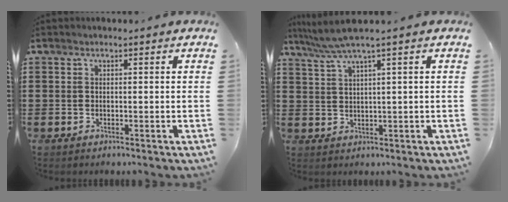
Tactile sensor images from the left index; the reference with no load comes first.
{"total": 4.1, "force": [2.5, -0.5, 3.2], "torque": [-0.078, -0.008, 0.039]}